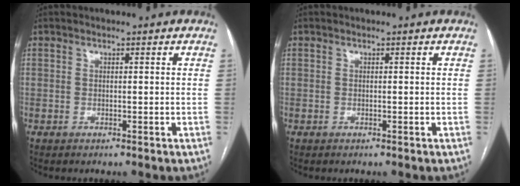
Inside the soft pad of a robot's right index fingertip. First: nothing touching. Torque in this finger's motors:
{"motor_torque": [0.00, 0.00, 0.00, 0.00]}